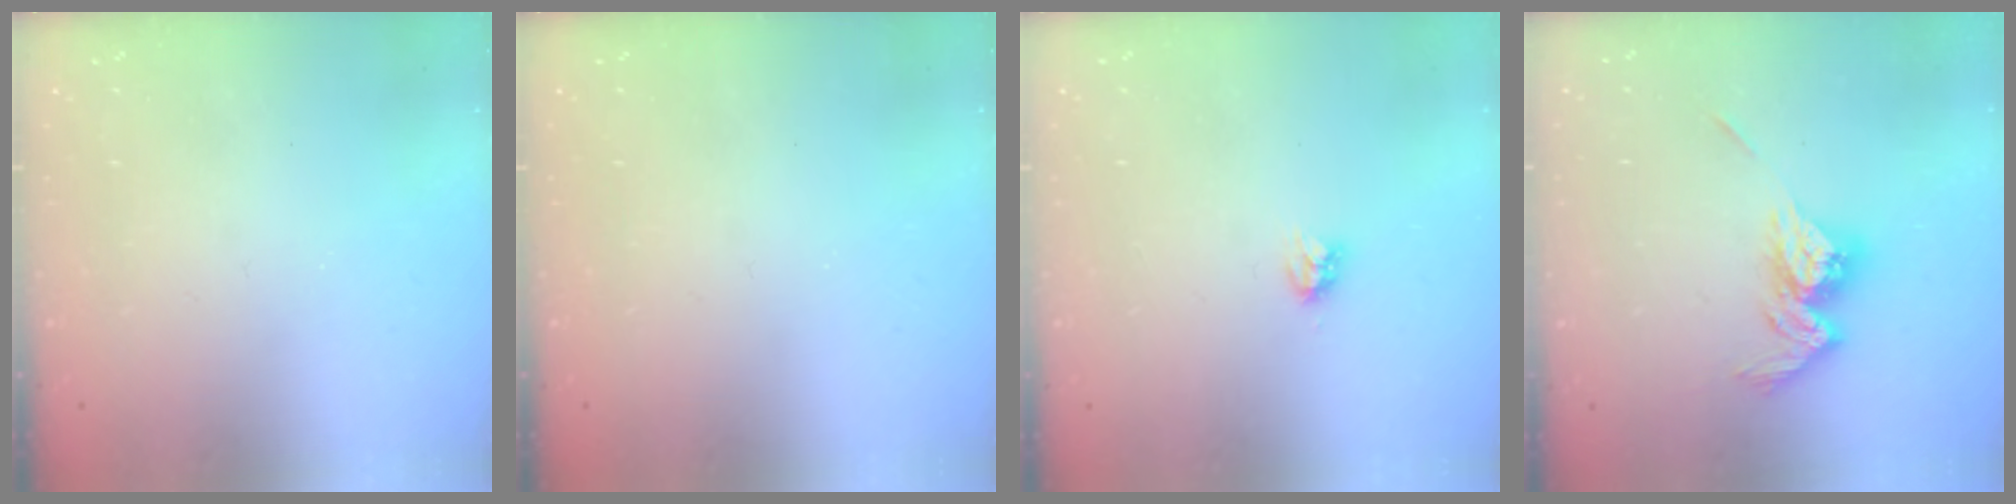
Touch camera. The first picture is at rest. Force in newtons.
{"total": 0.0}
{"total": 4.2, "press": 4.2, "slide": 0.5}
{"total": 11.4, "press": 11.4, "slide": 0.6}